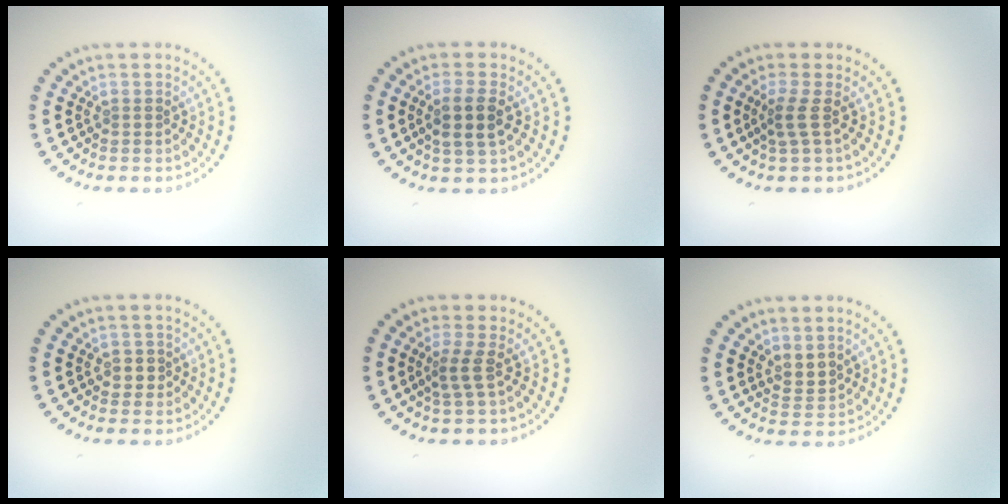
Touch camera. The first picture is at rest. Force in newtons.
{"total": 2.9, "press": 2.6, "slide": 1.3}
{"total": 1.9, "press": 1.3, "slide": 1.4}
{"total": 1.1, "press": 1.0, "slide": 0.5}
{"total": 1.8, "press": 1.2, "slide": 1.4}
{"total": 1.7, "press": 1.4, "slide": 1.0}